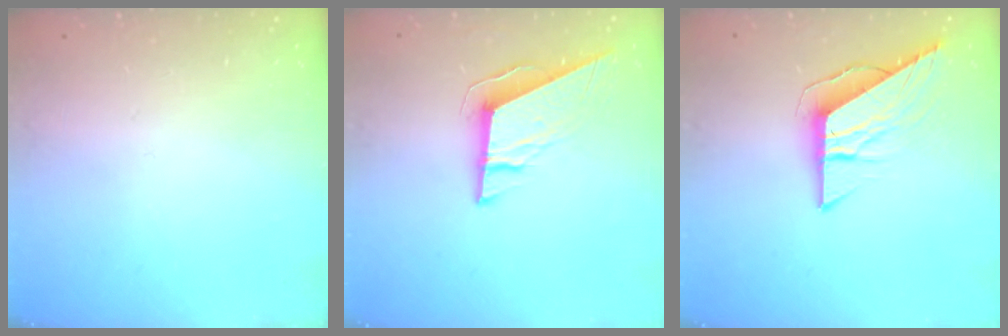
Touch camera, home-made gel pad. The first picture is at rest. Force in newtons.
{"total": 9.9, "press": 9.7, "slide": 2.0}
{"total": 8.7, "press": 8.7, "slide": 0.7}